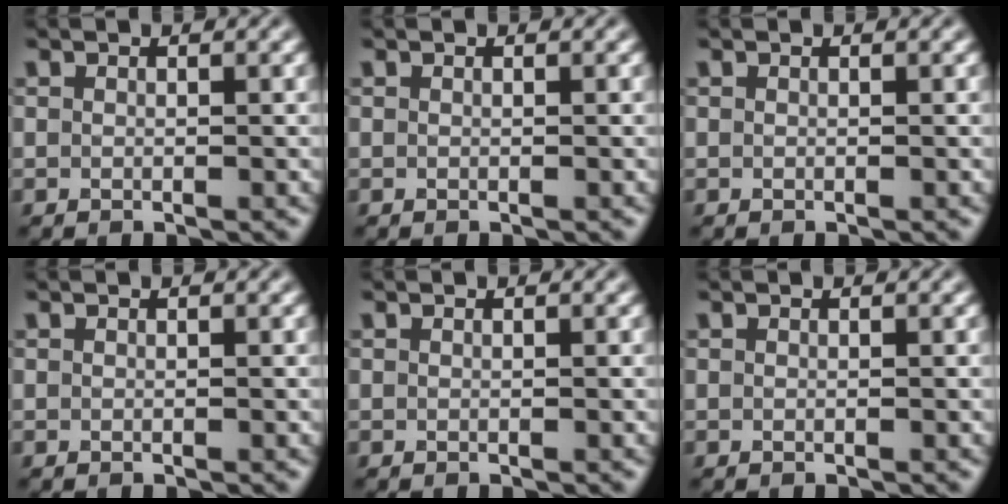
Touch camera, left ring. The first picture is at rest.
{"total": 0.0}
{"total": 0.0}
{"total": 0.0}
{"total": 0.0}
{"total": 0.0}